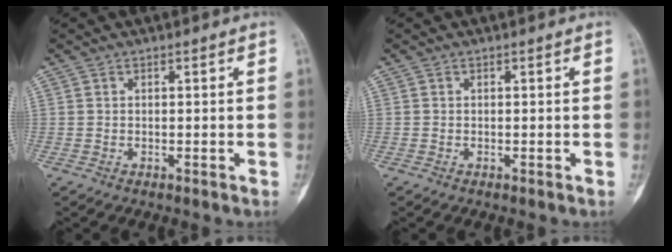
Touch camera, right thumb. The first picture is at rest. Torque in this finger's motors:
{"motor_torque": [-0.09, -0.02, -0.08, -0.03, -0.04]}